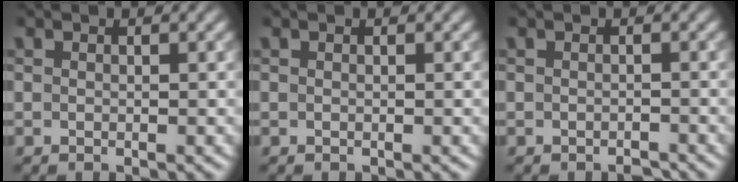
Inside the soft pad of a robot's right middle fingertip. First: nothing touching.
{"total": 0.0}
{"total": 0.8, "force": [-0.7, 0.2, 0.3], "torque": [-0.004, 0.000, -0.011]}